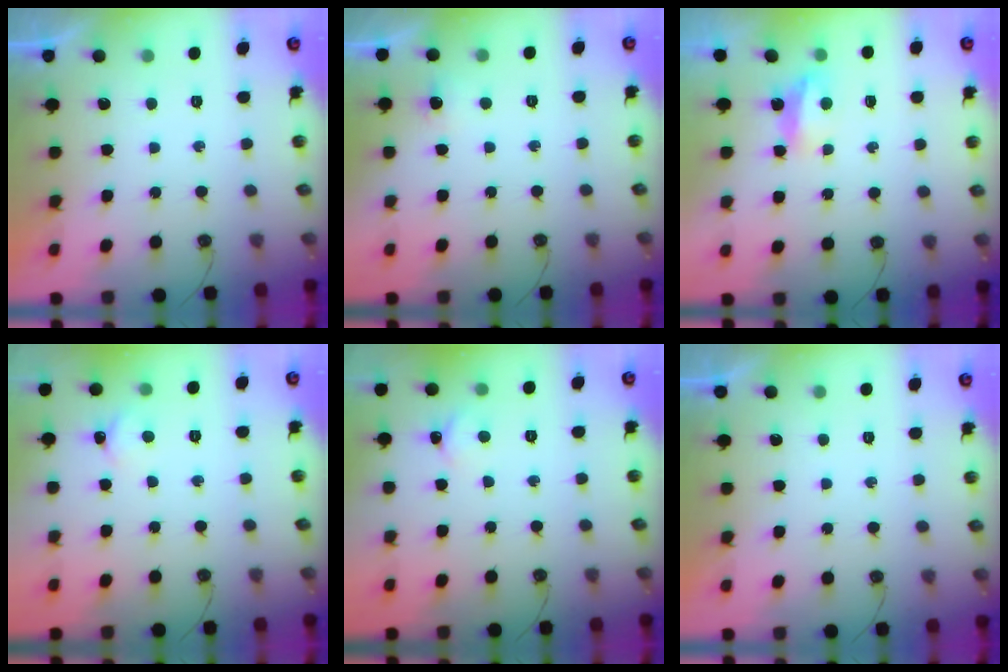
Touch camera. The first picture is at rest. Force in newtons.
{"total": 12.8, "press": 5.4, "slide": 11.5}
{"total": 5.0, "press": 4.9, "slide": 0.6}
{"total": 1.7, "press": 1.7, "slide": 0.2}
{"total": 1.7, "press": 1.7, "slide": 0.2}
{"total": 0.0}